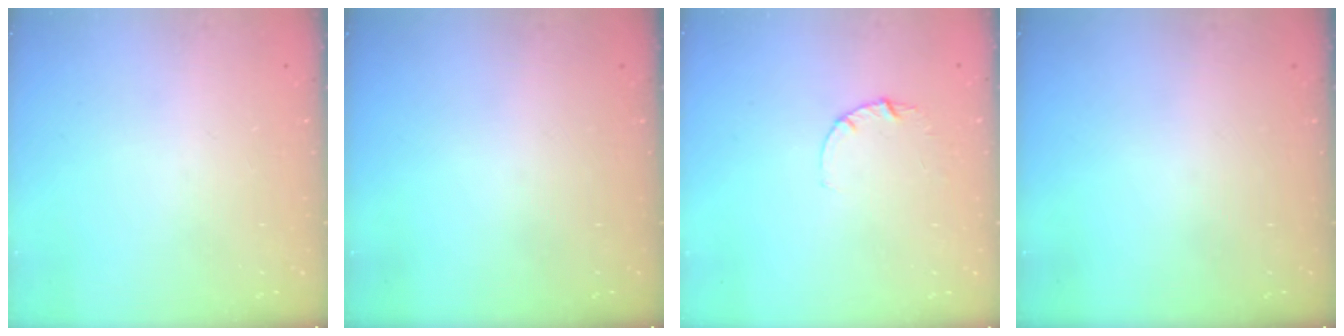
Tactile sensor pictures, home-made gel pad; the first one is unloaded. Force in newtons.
{"total": 0.0}
{"total": 2.8, "press": 2.8, "slide": 0.3}
{"total": 0.0}